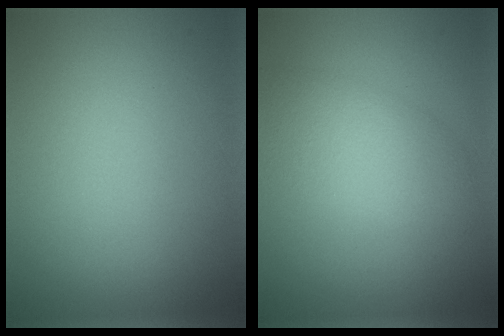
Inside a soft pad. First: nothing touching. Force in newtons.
{"total": 4.4, "press": 4.4, "slide": 0.2}